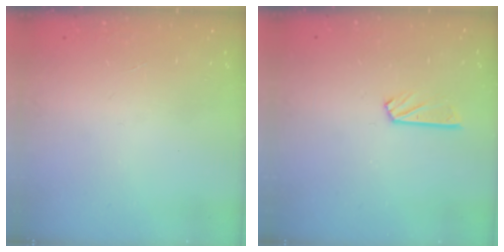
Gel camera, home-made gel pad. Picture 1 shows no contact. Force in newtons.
{"total": 6.4, "press": 6.4, "slide": 0.5}